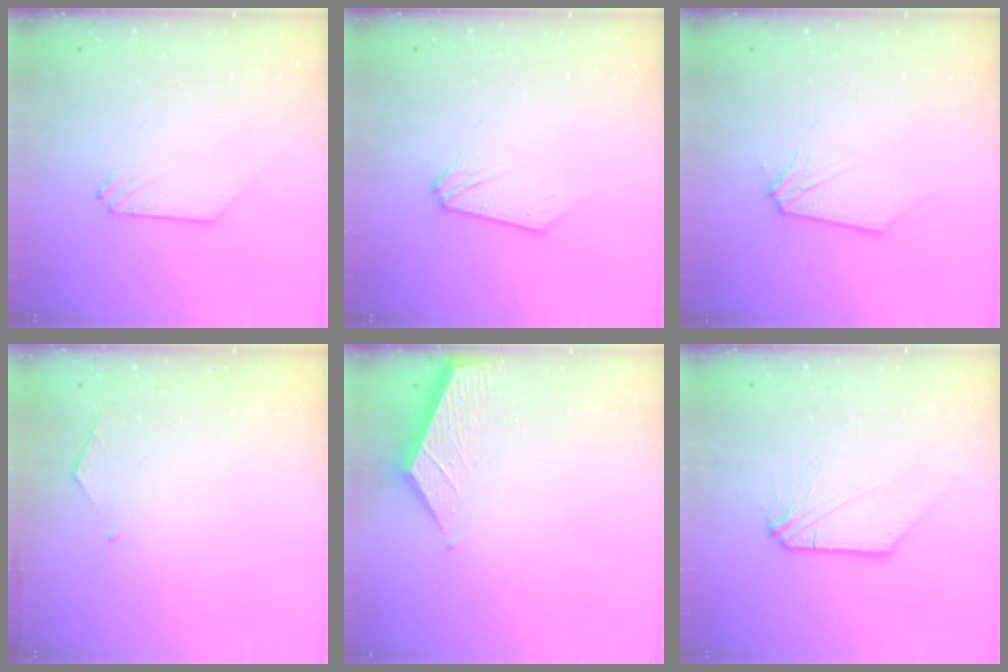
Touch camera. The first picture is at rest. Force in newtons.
{"total": 0.0}
{"total": 0.0}
{"total": 2.7, "press": 2.7, "slide": 0.3}
{"total": 3.6, "press": 3.6, "slide": 0.3}
{"total": 0.0}